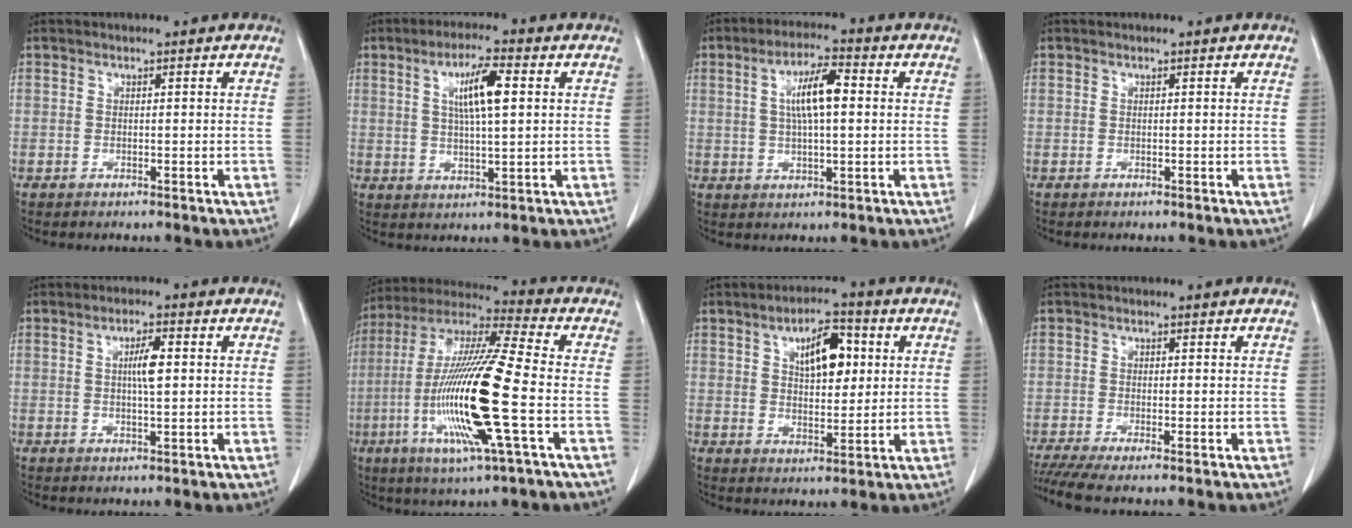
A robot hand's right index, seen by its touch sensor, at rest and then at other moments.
{"total": 7.6, "force": [2.1, 1.0, 7.2], "torque": [-0.130, 0.007, 0.037]}
{"total": 7.4, "force": [1.2, 1.5, 7.2], "torque": [-0.133, 0.013, 0.022]}
{"total": 0.0}
{"total": 3.8, "force": [0.5, 0.6, 3.7], "torque": [-0.065, 0.001, 0.008]}
{"total": 20.1, "force": [-4.6, 0.9, 19.5], "torque": [-0.407, -0.018, -0.094]}
{"total": 8.3, "force": [2.6, 3.6, 7.0], "torque": [-0.111, 0.011, 0.044]}
{"total": 4.8, "force": [-3.7, 0.0, 3.1], "torque": [-0.056, -0.009, -0.066]}